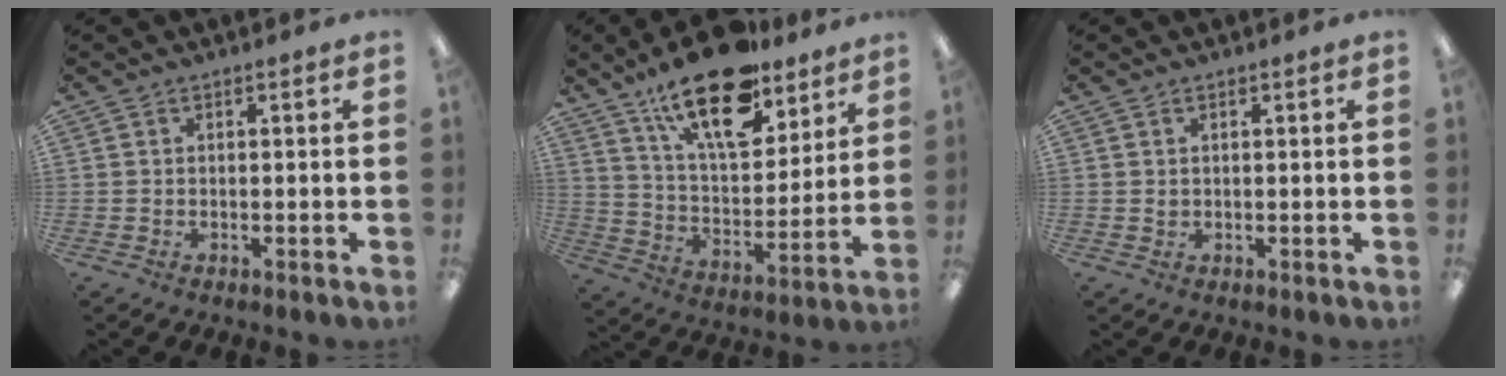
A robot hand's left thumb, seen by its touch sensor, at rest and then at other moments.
{"total": 21.7, "force": [15.0, 9.1, 12.8], "torque": [-0.210, -0.079, 0.256]}
{"total": 0.6, "force": [0.4, 0.5, 0.2], "torque": [-0.004, 0.002, 0.006]}